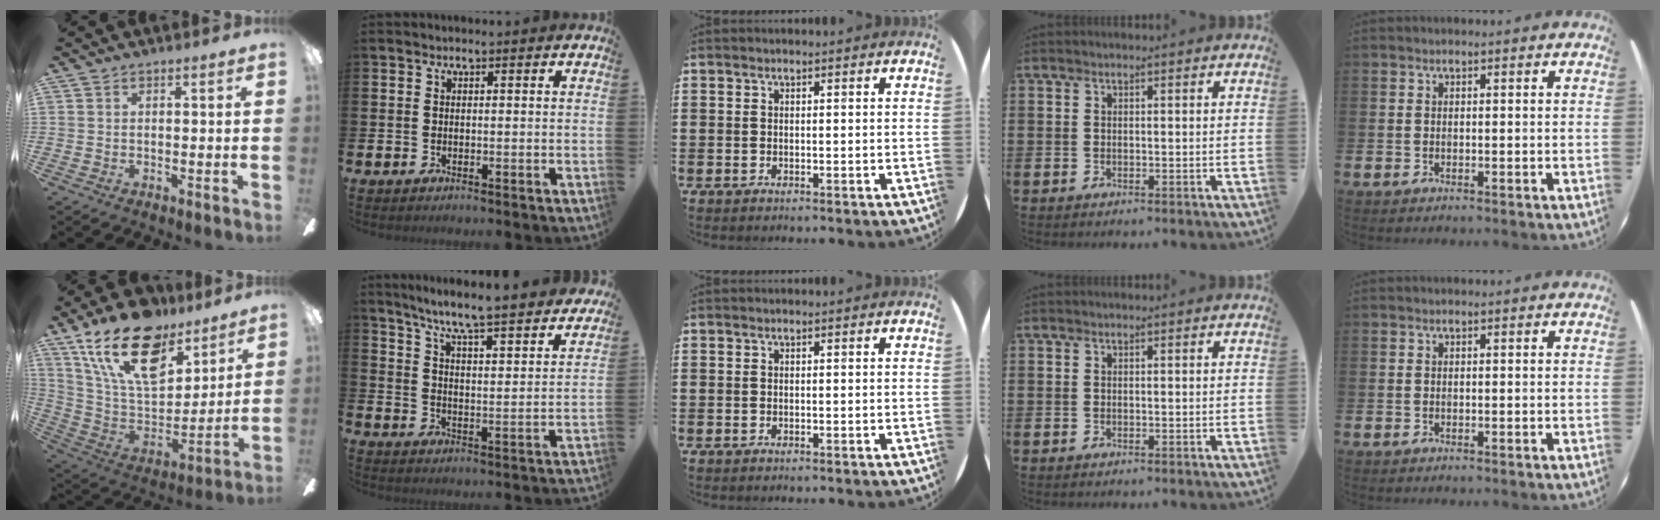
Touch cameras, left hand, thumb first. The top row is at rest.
{"thumb": {"total": 22.6, "force": [14.4, 11.6, 12.9], "torque": [-0.229, -0.083, 0.255]}, "index": {"total": 7.4, "force": [6.9, -0.3, 2.6], "torque": [-0.080, -0.059, 0.115]}}